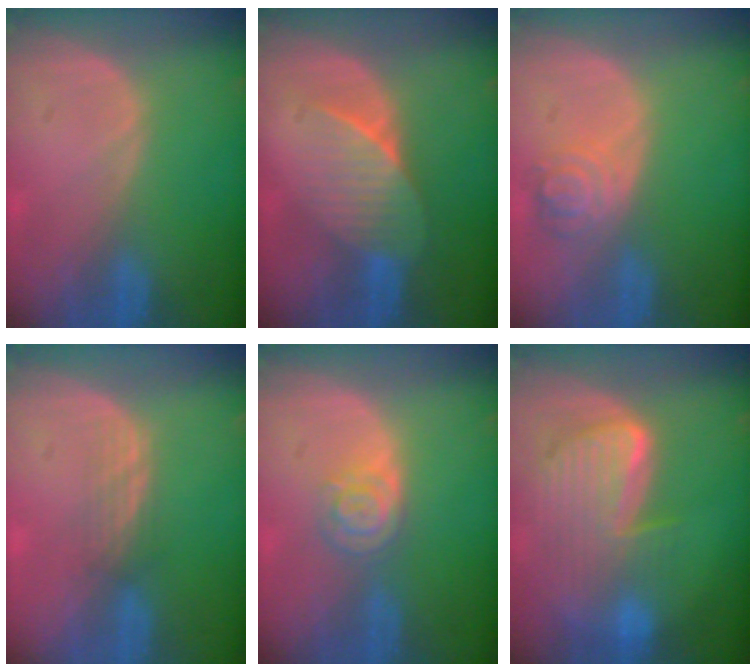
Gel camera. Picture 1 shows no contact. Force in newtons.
{"total": 6.7, "press": 6.3, "slide": 2.2}
{"total": 4.5, "press": 4.2, "slide": 1.7}
{"total": 2.4, "press": 2.3, "slide": 0.5}
{"total": 4.4, "press": 3.9, "slide": 2.0}
{"total": 9.9, "press": 8.4, "slide": 5.1}